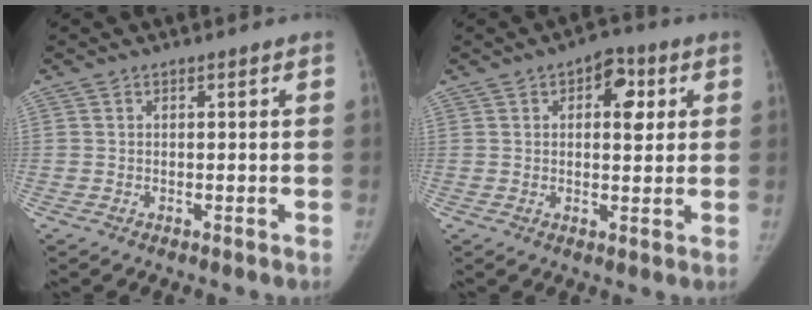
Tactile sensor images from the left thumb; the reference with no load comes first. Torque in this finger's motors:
{"motor_torque": [-0.32, -0.02, -0.05, 0.03, 0.07]}